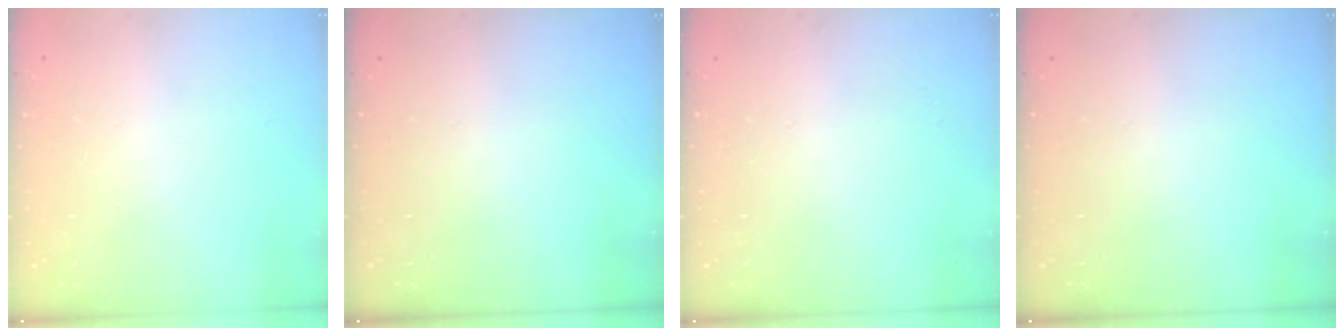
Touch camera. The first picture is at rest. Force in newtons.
{"total": 0.0}
{"total": 0.0}
{"total": 0.0}